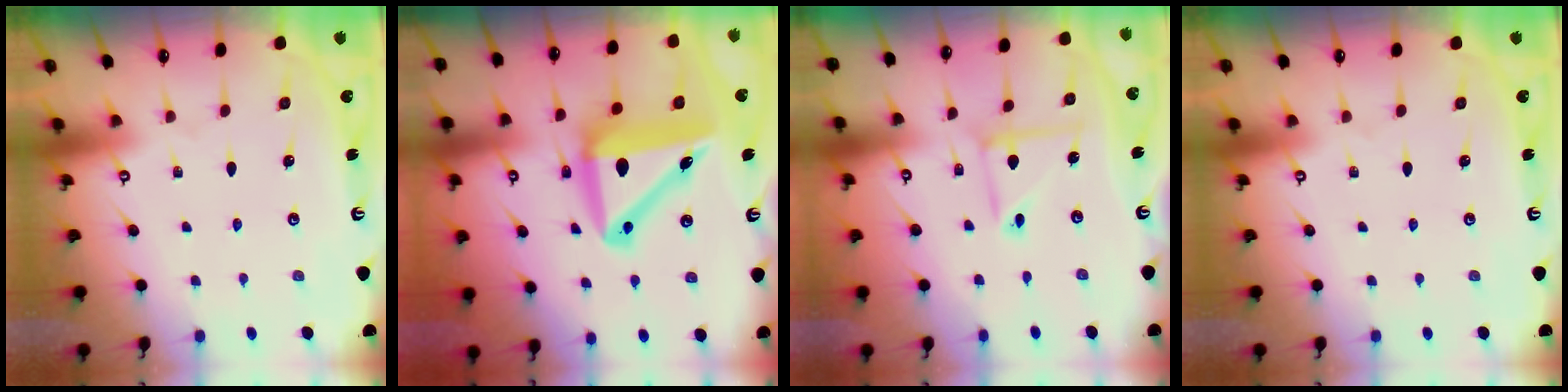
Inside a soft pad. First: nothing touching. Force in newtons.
{"total": 13.3, "press": 13.0, "slide": 2.8}
{"total": 7.3, "press": 7.2, "slide": 0.5}
{"total": 0.0}